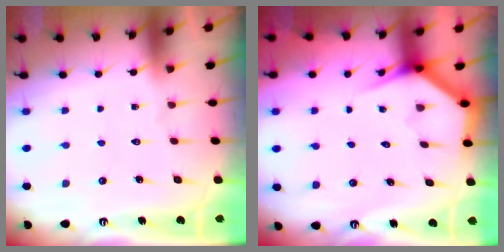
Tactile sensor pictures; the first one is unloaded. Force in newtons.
{"total": 3.6, "press": 3.6, "slide": 0.3}